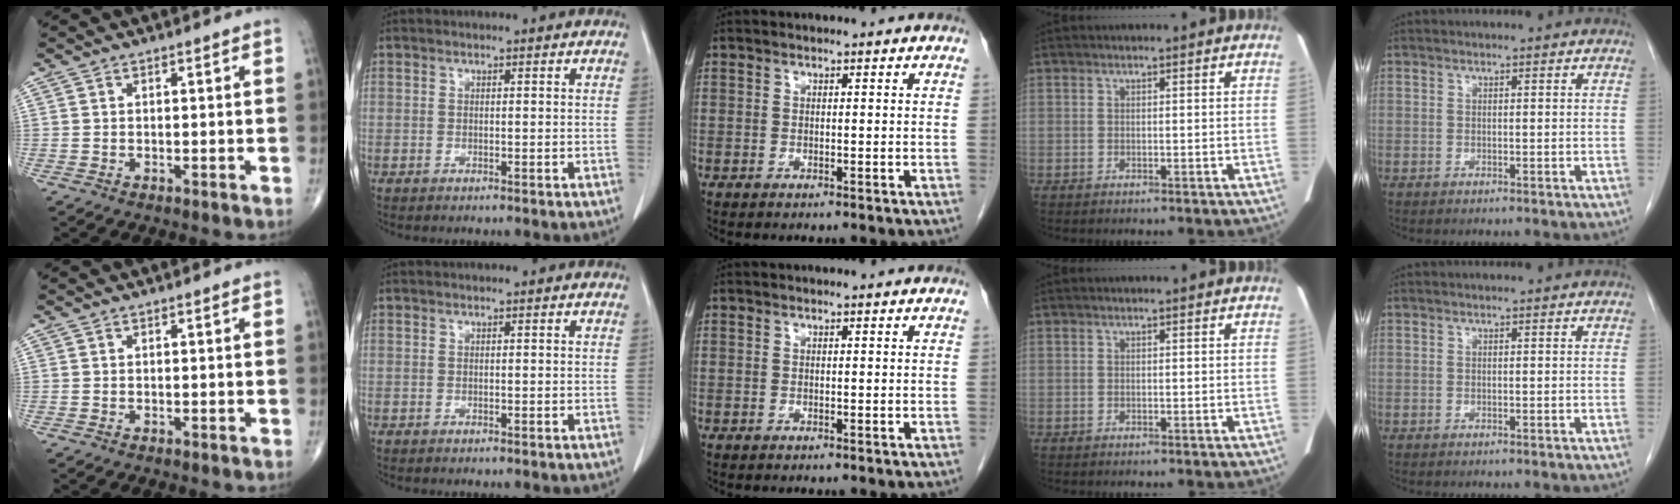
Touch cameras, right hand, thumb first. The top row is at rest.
{}